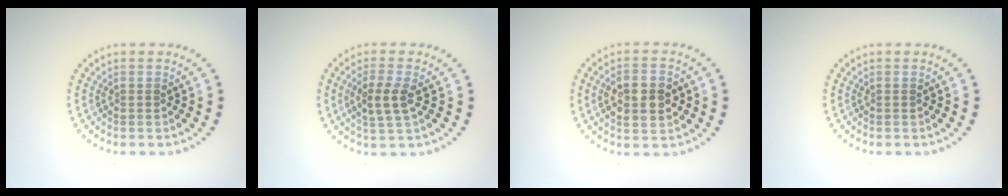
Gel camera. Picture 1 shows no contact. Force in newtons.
{"total": 2.7, "press": 2.5, "slide": 1.0}
{"total": 4.3, "press": 4.3, "slide": 0.4}
{"total": 0.0}